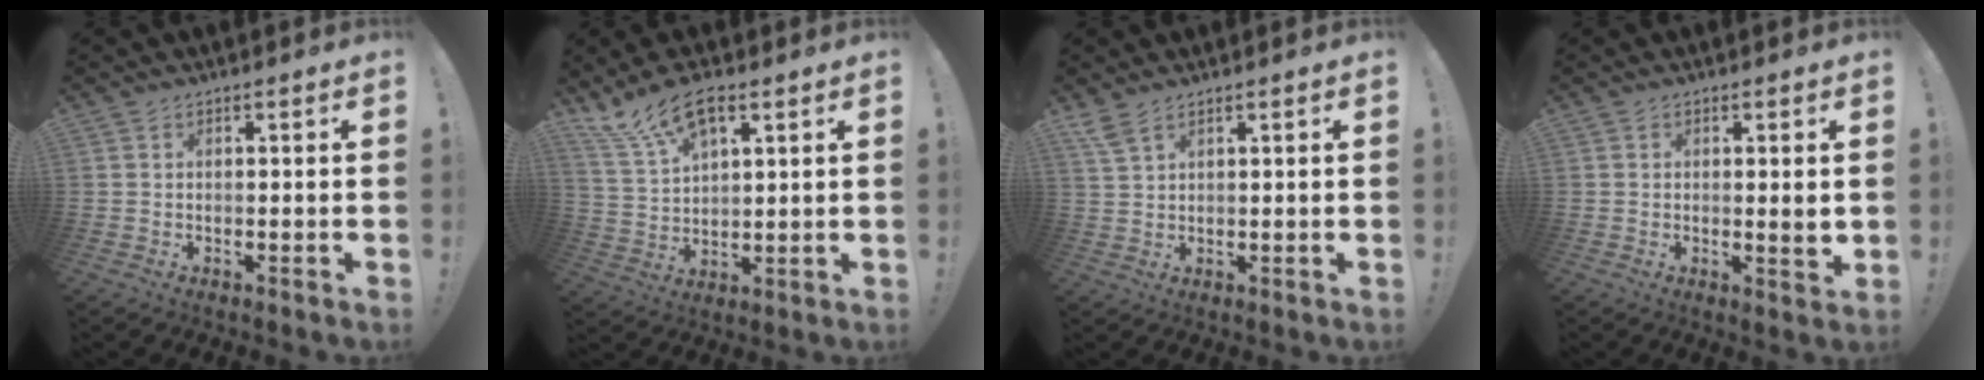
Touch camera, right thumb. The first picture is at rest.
{"total": 11.5, "force": [7.6, 4.7, 7.3], "torque": [-0.138, -0.030, 0.140]}
{"total": 4.1, "force": [3.0, 1.2, 2.5], "torque": [-0.045, -0.015, 0.057]}
{"total": 3.1, "force": [0.7, 0.2, 3.0], "torque": [-0.029, -0.014, 0.008]}